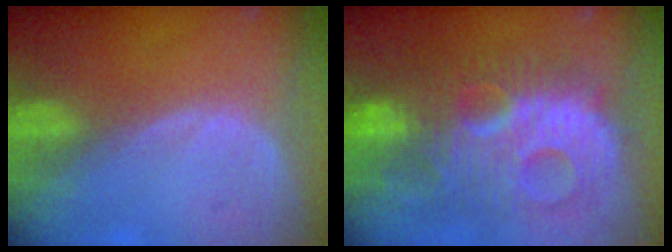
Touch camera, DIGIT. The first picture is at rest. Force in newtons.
{"total": 12.5, "press": 12.5, "slide": 1.0}